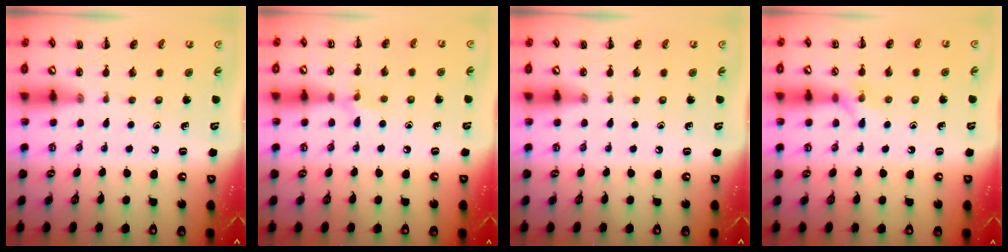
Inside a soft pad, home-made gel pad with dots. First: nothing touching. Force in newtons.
{"total": 5.4, "press": 5.1, "slide": 1.7}
{"total": 0.0}
{"total": 5.6, "press": 5.5, "slide": 0.6}